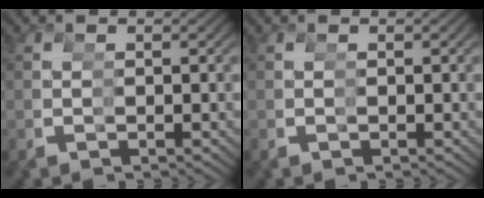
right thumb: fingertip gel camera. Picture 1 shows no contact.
{"total": 0.0}